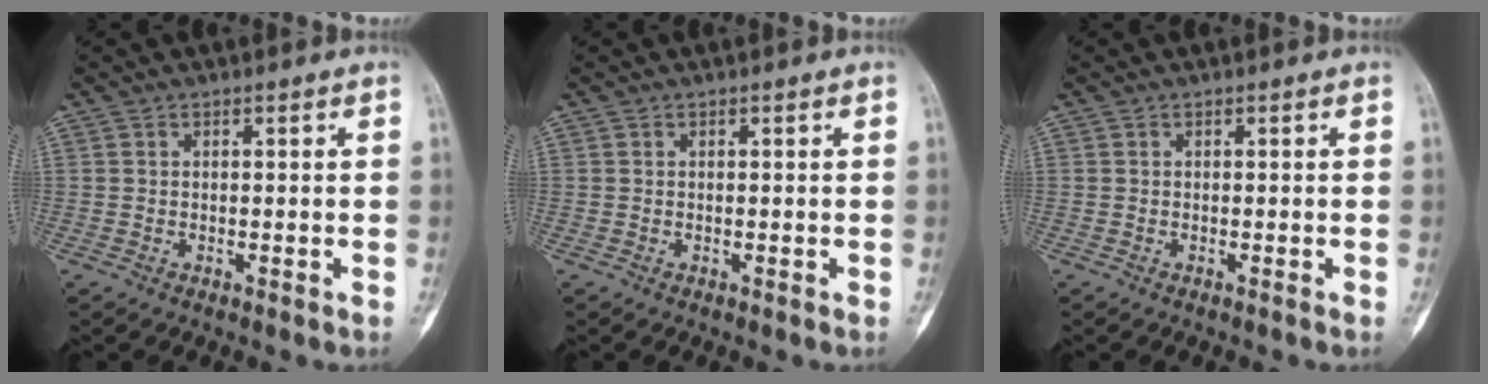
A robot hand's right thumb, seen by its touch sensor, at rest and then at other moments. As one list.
[{"total": 0.0}, {"total": 0.0}]